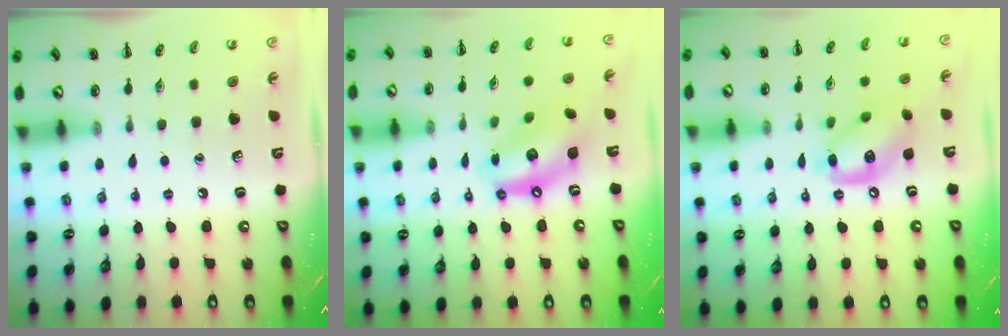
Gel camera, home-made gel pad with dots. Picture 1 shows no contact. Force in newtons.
{"total": 14.3, "press": 13.7, "slide": 3.8}
{"total": 13.5, "press": 13.1, "slide": 3.1}